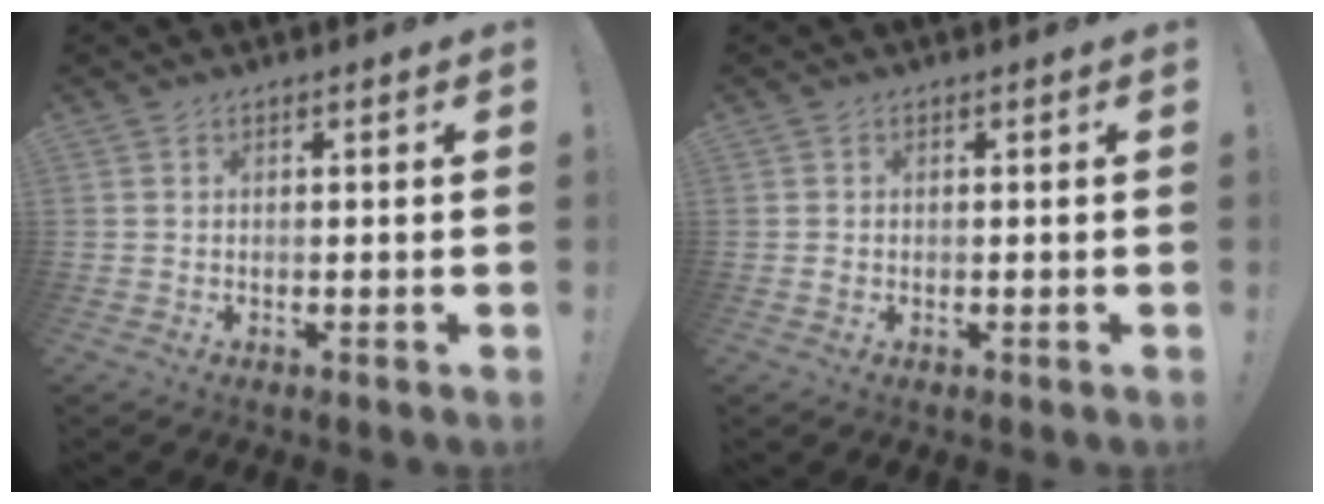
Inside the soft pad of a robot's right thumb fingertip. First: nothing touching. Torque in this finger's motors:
{"motor_torque": [-0.06, -0.19, -0.14, 0.26, -0.03]}